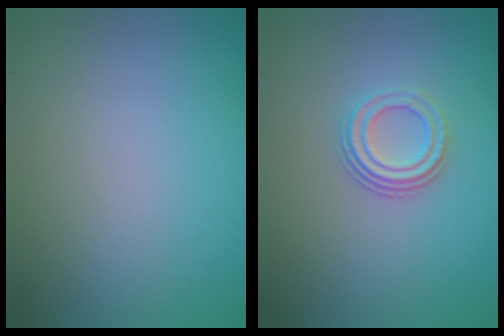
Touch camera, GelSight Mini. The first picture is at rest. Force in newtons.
{"total": 3.0, "press": 2.2, "slide": 2.0}